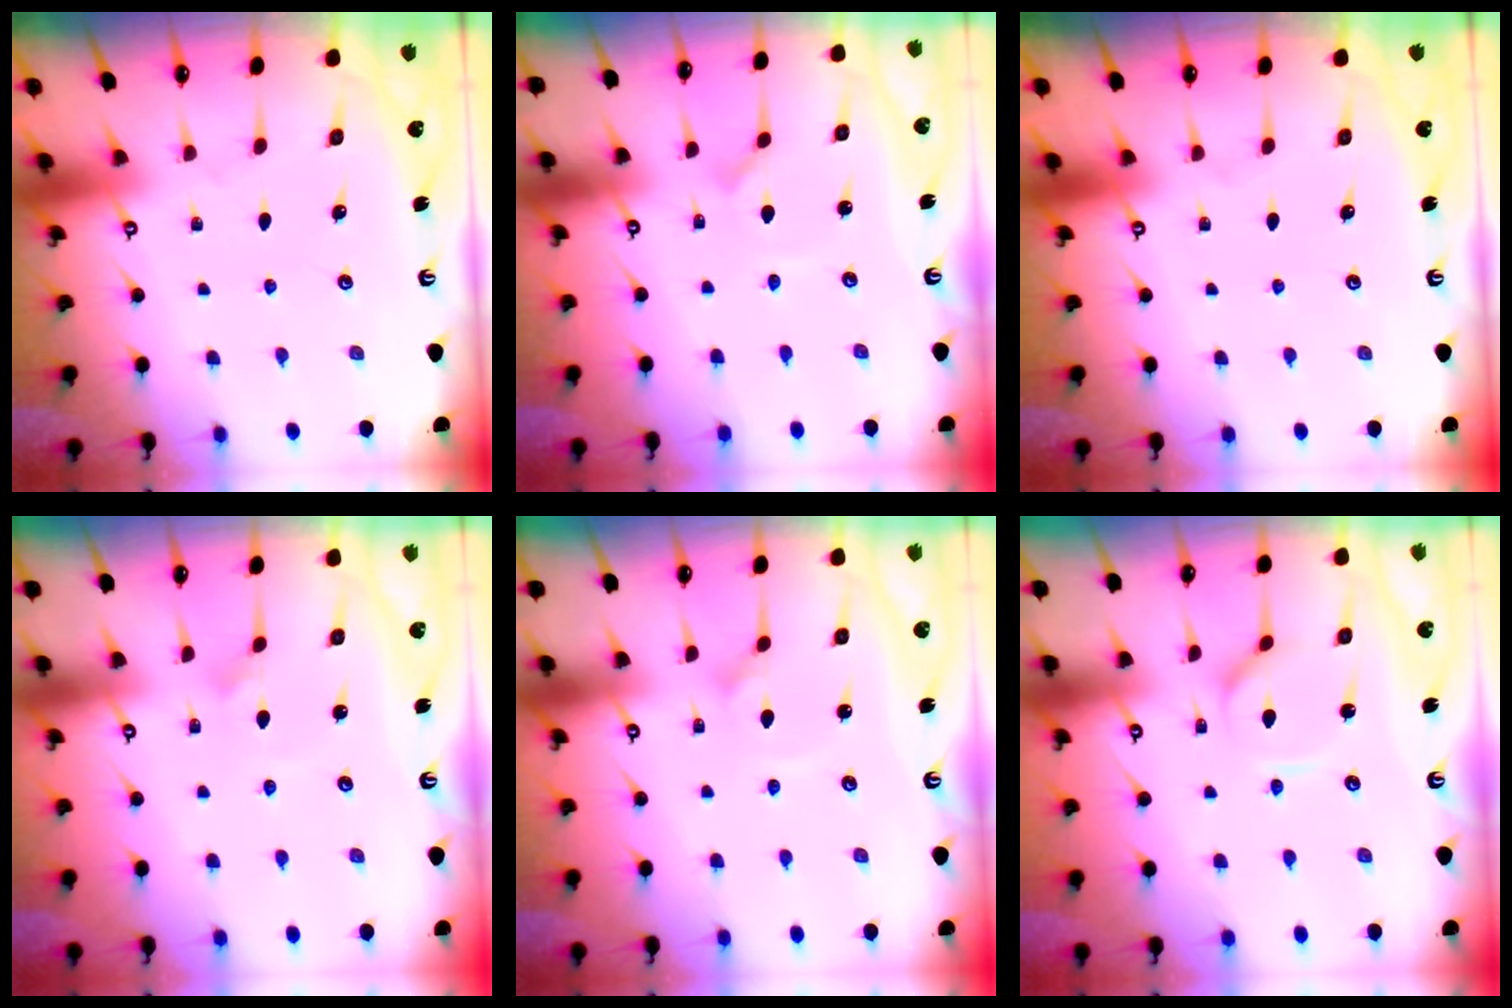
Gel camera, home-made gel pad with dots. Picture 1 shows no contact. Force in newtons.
{"total": 0.0}
{"total": 0.0}
{"total": 2.4, "press": 2.4, "slide": 0.2}
{"total": 1.3, "press": 1.3, "slide": 0.0}
{"total": 4.2, "press": 4.2, "slide": 0.4}